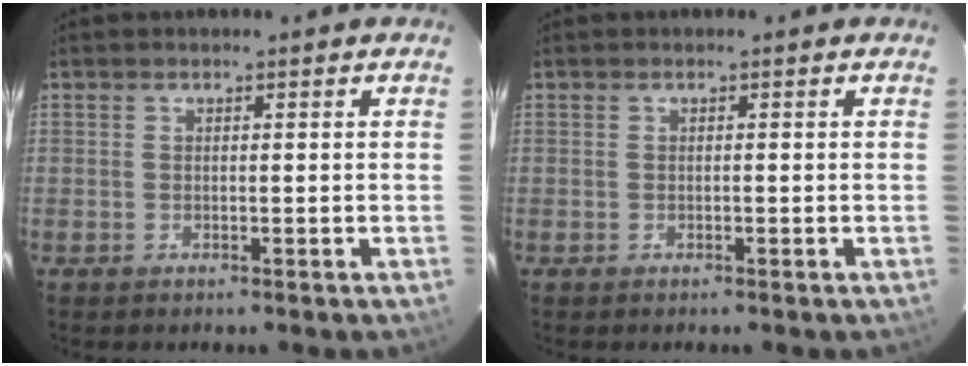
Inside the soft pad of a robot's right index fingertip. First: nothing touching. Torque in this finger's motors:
{"motor_torque": [0.10, 0.06, -0.02, 0.01]}